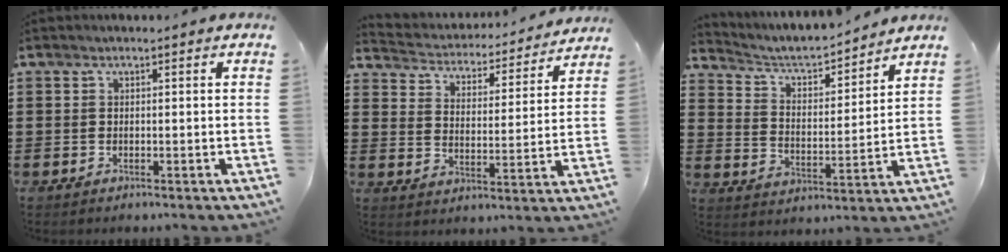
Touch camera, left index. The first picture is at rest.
{"total": 3.2, "force": [3.2, 0.4, -0.2], "torque": [-0.019, -0.032, 0.045]}
{"total": 4.6, "force": [4.2, 1.0, 1.5], "torque": [-0.050, -0.031, 0.065]}